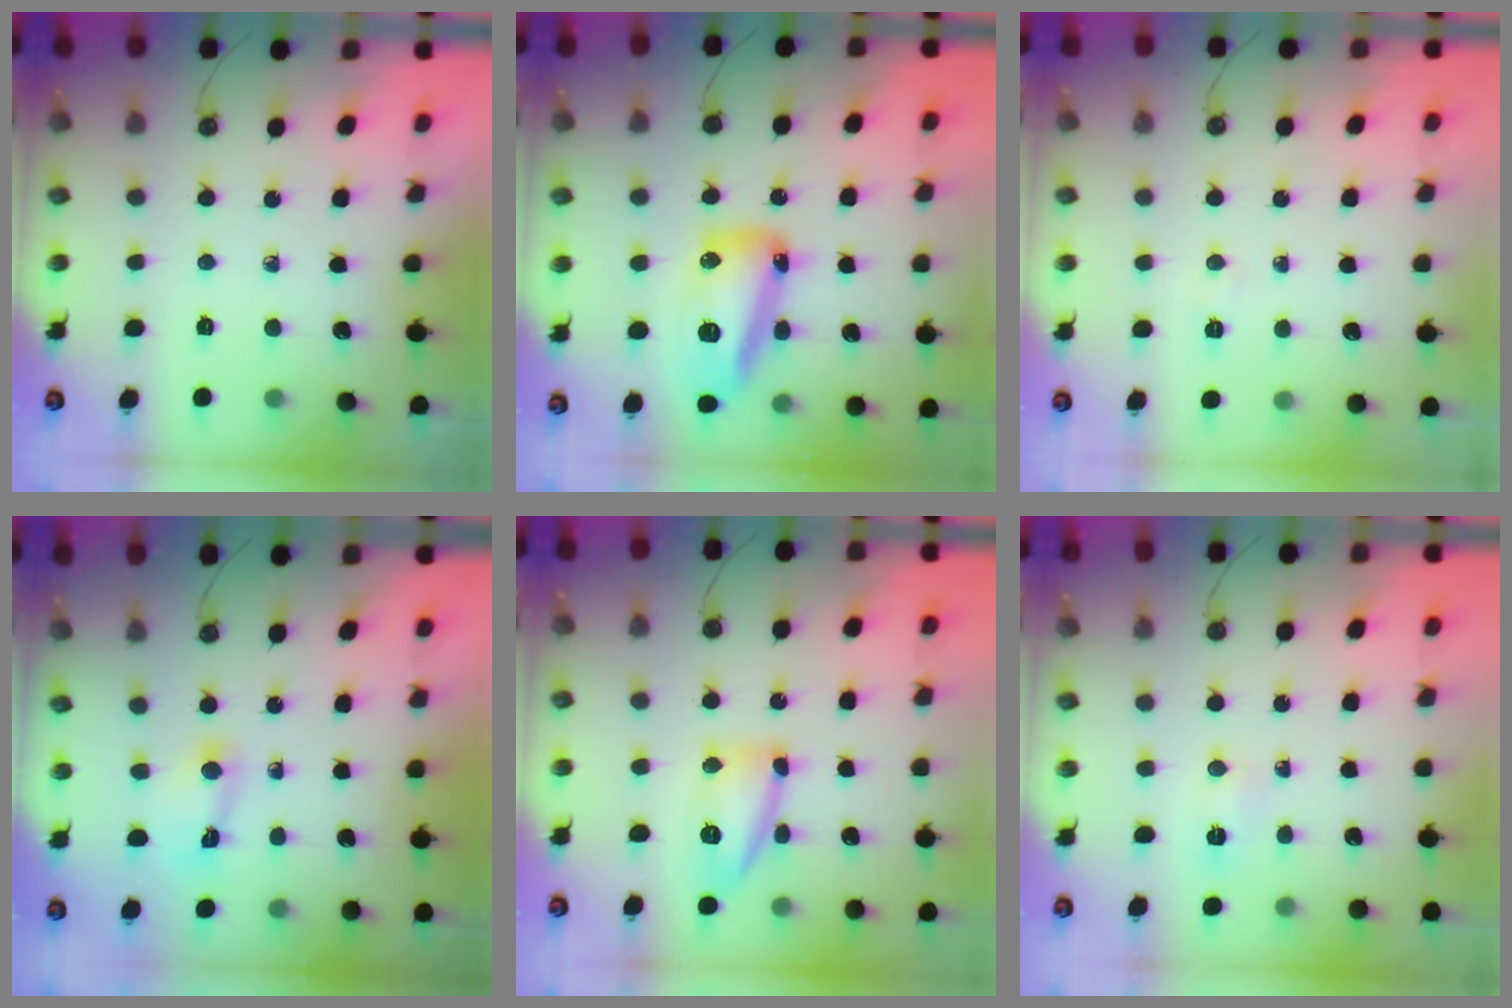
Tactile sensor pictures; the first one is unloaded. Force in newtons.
{"total": 15.2, "press": 15.0, "slide": 2.0}
{"total": 3.5, "press": 3.5, "slide": 0.6}
{"total": 2.7, "press": 2.7, "slide": 0.3}
{"total": 13.5, "press": 13.5, "slide": 0.8}
{"total": 18.5, "press": 4.2, "slide": 18.0}